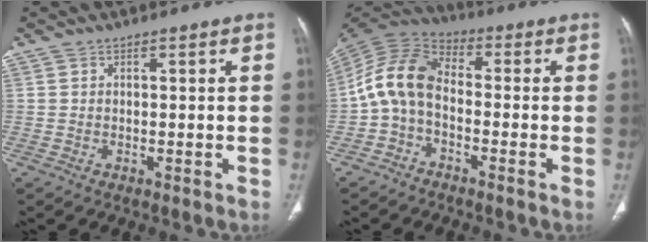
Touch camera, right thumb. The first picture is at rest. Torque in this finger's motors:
{"motor_torque": [1.06, 1.38, 1.26, -0.69, 0.44]}